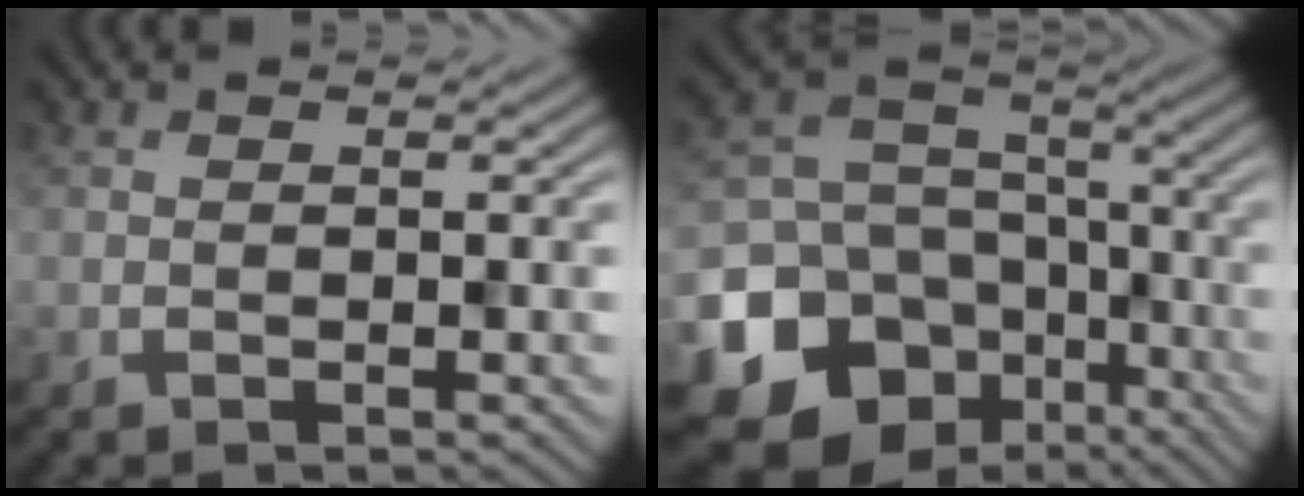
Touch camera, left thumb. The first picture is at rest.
{"total": 16.5, "force": [-7.7, 13.4, 5.7], "torque": [-0.167, -0.043, -0.112]}